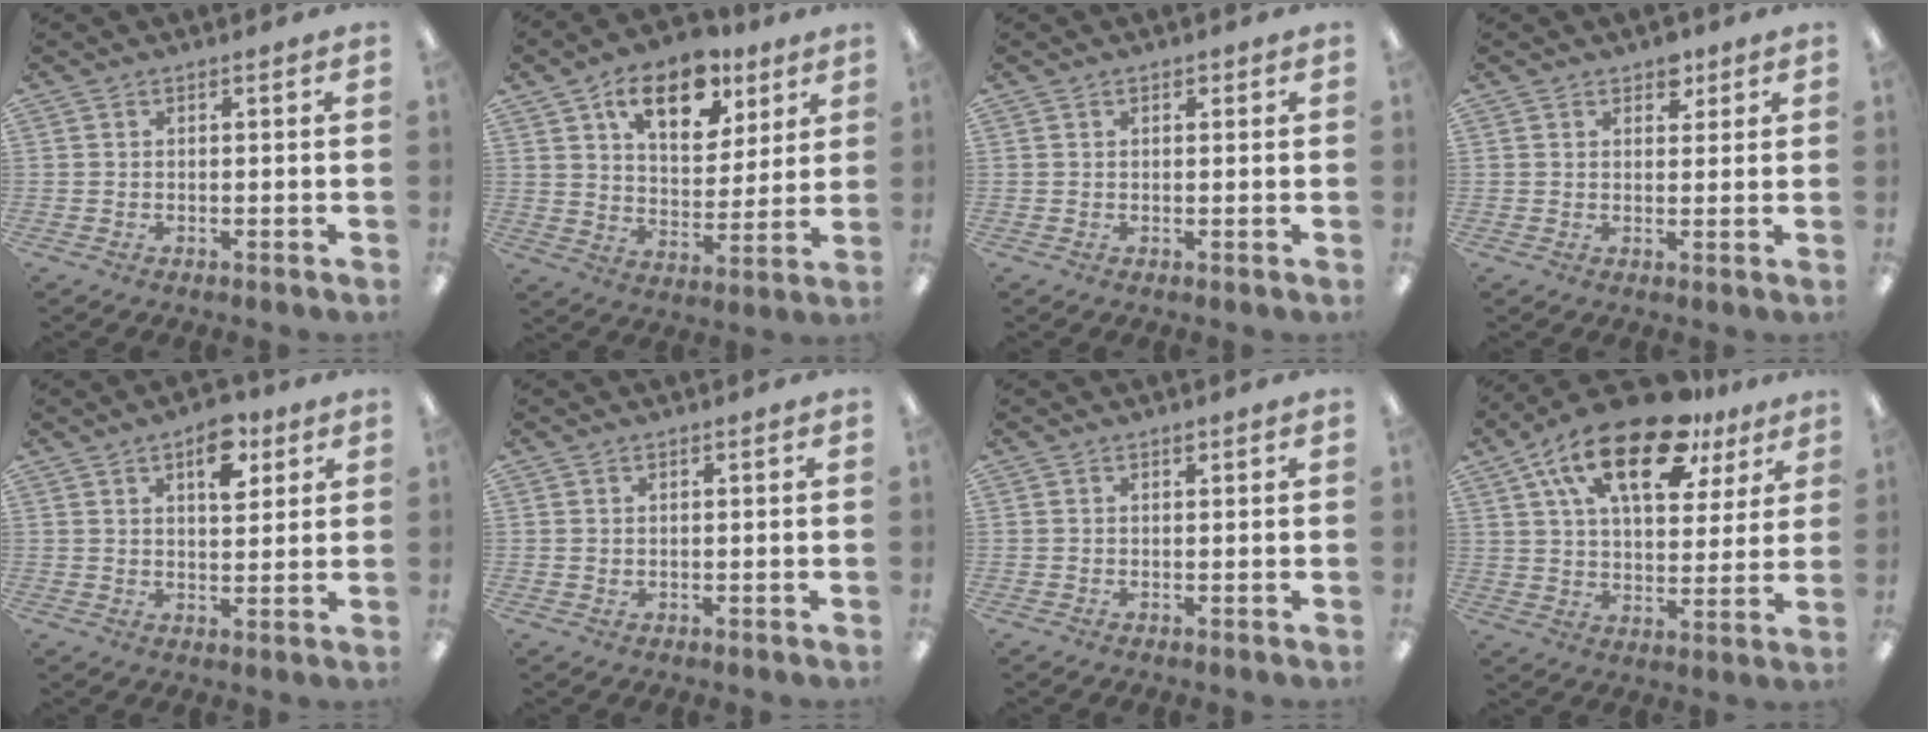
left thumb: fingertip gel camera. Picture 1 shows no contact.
{"total": 15.4, "force": [9.3, 8.3, 9.0], "torque": [-0.127, -0.039, 0.160]}
{"total": 1.3, "force": [0.7, 0.9, 0.6], "torque": [-0.005, 0.000, 0.011]}
{"total": 3.9, "force": [2.5, 2.4, 1.7], "torque": [-0.006, -0.010, 0.039]}
{"total": 9.3, "force": [4.8, 4.8, 6.4], "torque": [-0.078, -0.019, 0.077]}
{"total": 0.8, "force": [0.4, 0.6, 0.3], "torque": [-0.008, 0.002, 0.008]}
{"total": 0.8, "force": [0.6, 0.4, 0.4], "torque": [-0.002, -0.002, 0.009]}
{"total": 21.3, "force": [12.3, 9.6, 14.6], "torque": [-0.247, -0.048, 0.208]}